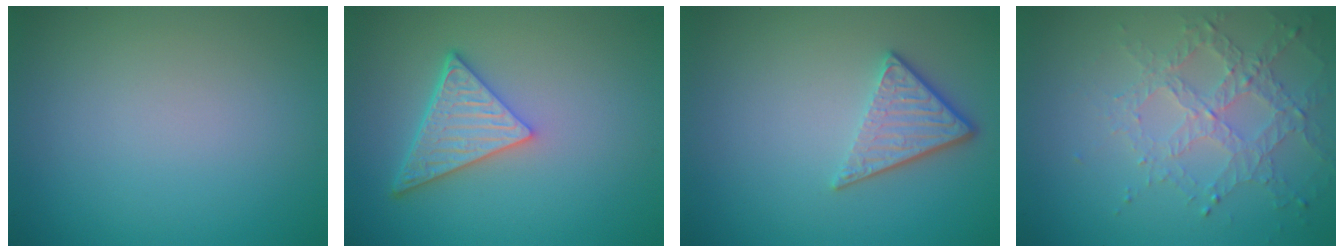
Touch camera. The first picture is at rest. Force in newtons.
{"total": 5.1, "press": 4.1, "slide": 3.0}
{"total": 3.7, "press": 2.8, "slide": 2.5}
{"total": 3.4, "press": 2.8, "slide": 1.9}